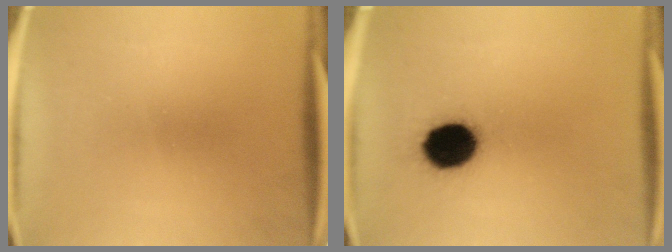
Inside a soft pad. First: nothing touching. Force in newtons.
{"total": 12.4}